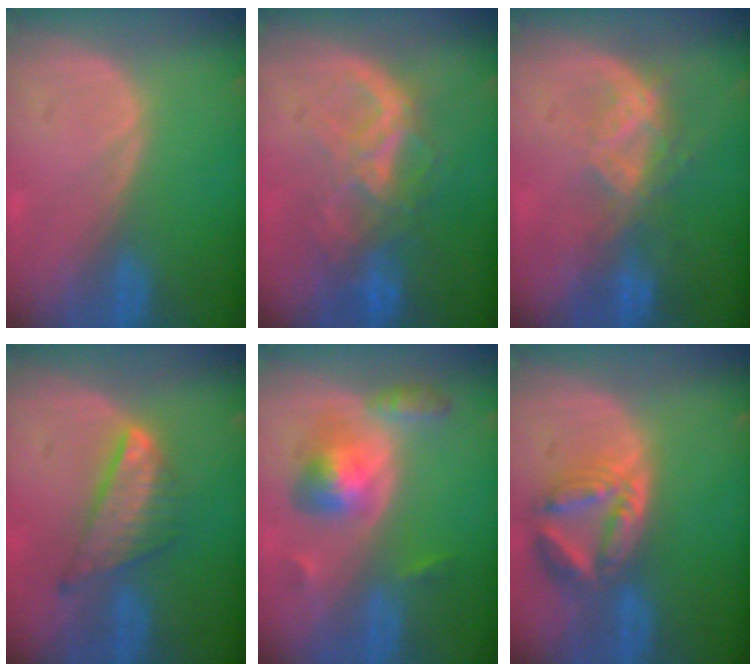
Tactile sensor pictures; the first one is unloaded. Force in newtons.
{"total": 8.7, "press": 7.6, "slide": 4.4}
{"total": 6.7, "press": 5.9, "slide": 3.2}
{"total": 7.4, "press": 6.5, "slide": 3.6}
{"total": 6.1, "press": 6.1, "slide": 0.3}
{"total": 8.0, "press": 7.0, "slide": 3.9}